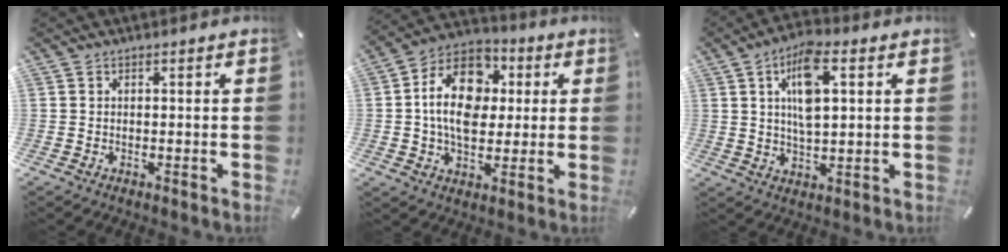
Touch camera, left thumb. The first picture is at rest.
{"total": 16.1, "force": [1.7, 11.8, 10.7], "torque": [-0.203, 0.011, 0.030]}
{"total": 10.6, "force": [3.5, 4.5, 8.9], "torque": [-0.159, -0.001, 0.056]}